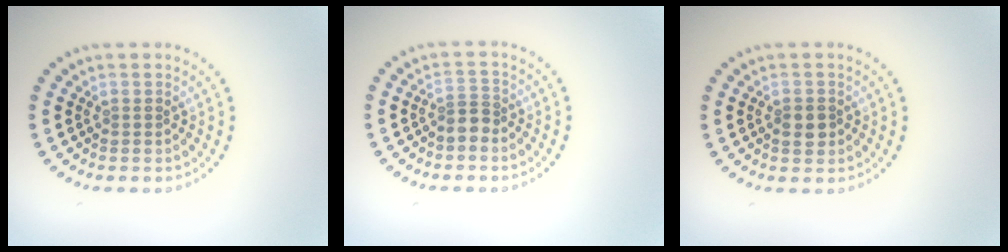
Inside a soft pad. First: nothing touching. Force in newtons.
{"total": 1.9, "press": 1.5, "slide": 1.1}
{"total": 1.7, "press": 1.7, "slide": 0.5}